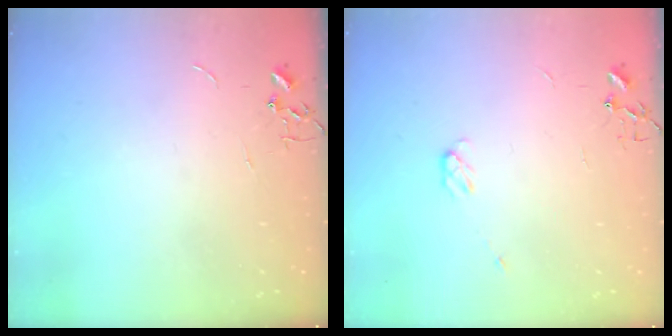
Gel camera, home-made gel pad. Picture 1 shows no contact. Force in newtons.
{"total": 3.5, "press": 3.5, "slide": 0.6}